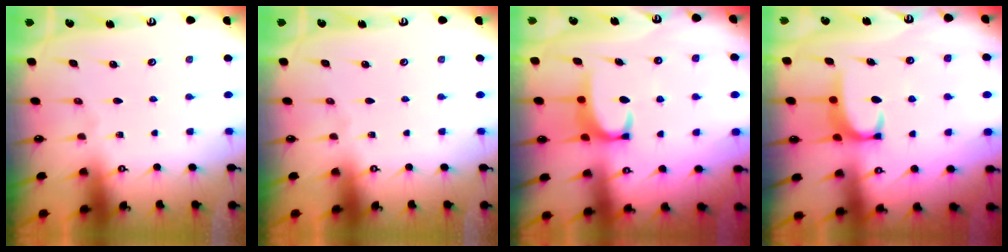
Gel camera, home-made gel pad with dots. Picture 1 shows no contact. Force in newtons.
{"total": 0.0}
{"total": 4.0, "press": 4.0, "slide": 0.7}
{"total": 2.9, "press": 2.8, "slide": 0.5}